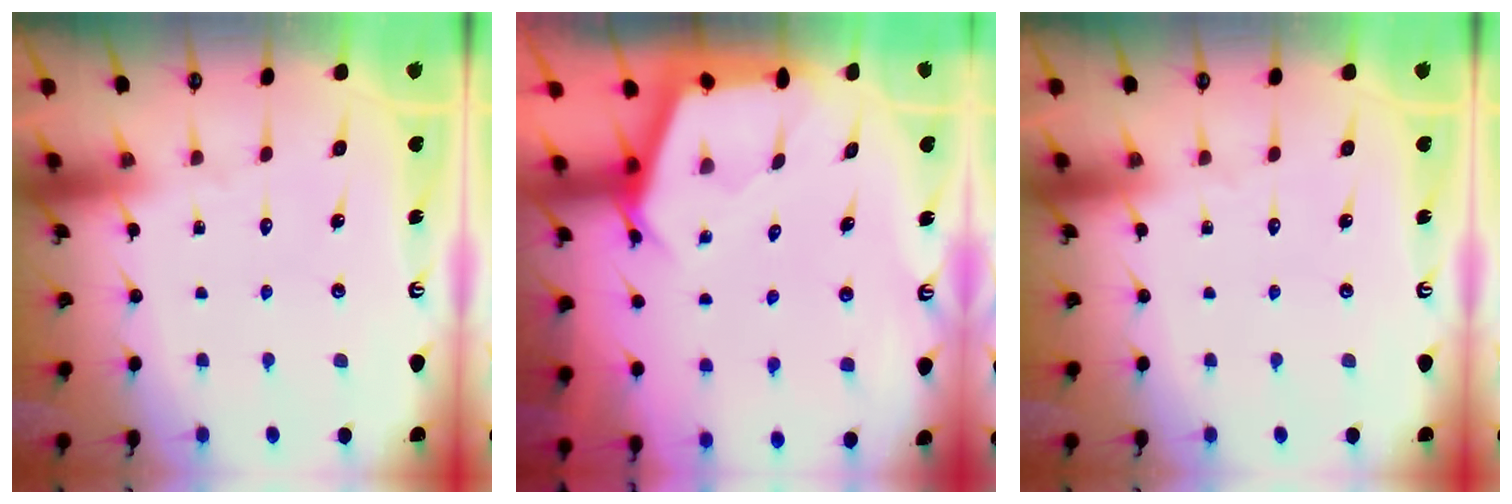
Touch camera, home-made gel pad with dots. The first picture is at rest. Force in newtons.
{"total": 2.9, "press": 2.9, "slide": 0.3}
{"total": 0.0}